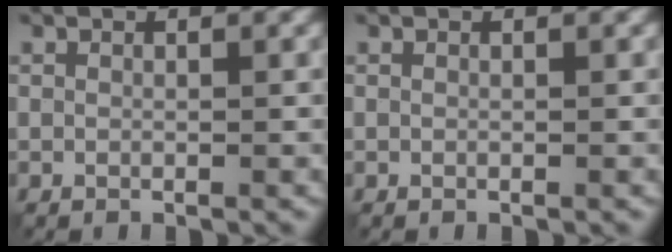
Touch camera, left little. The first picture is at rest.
{"total": 0.0}